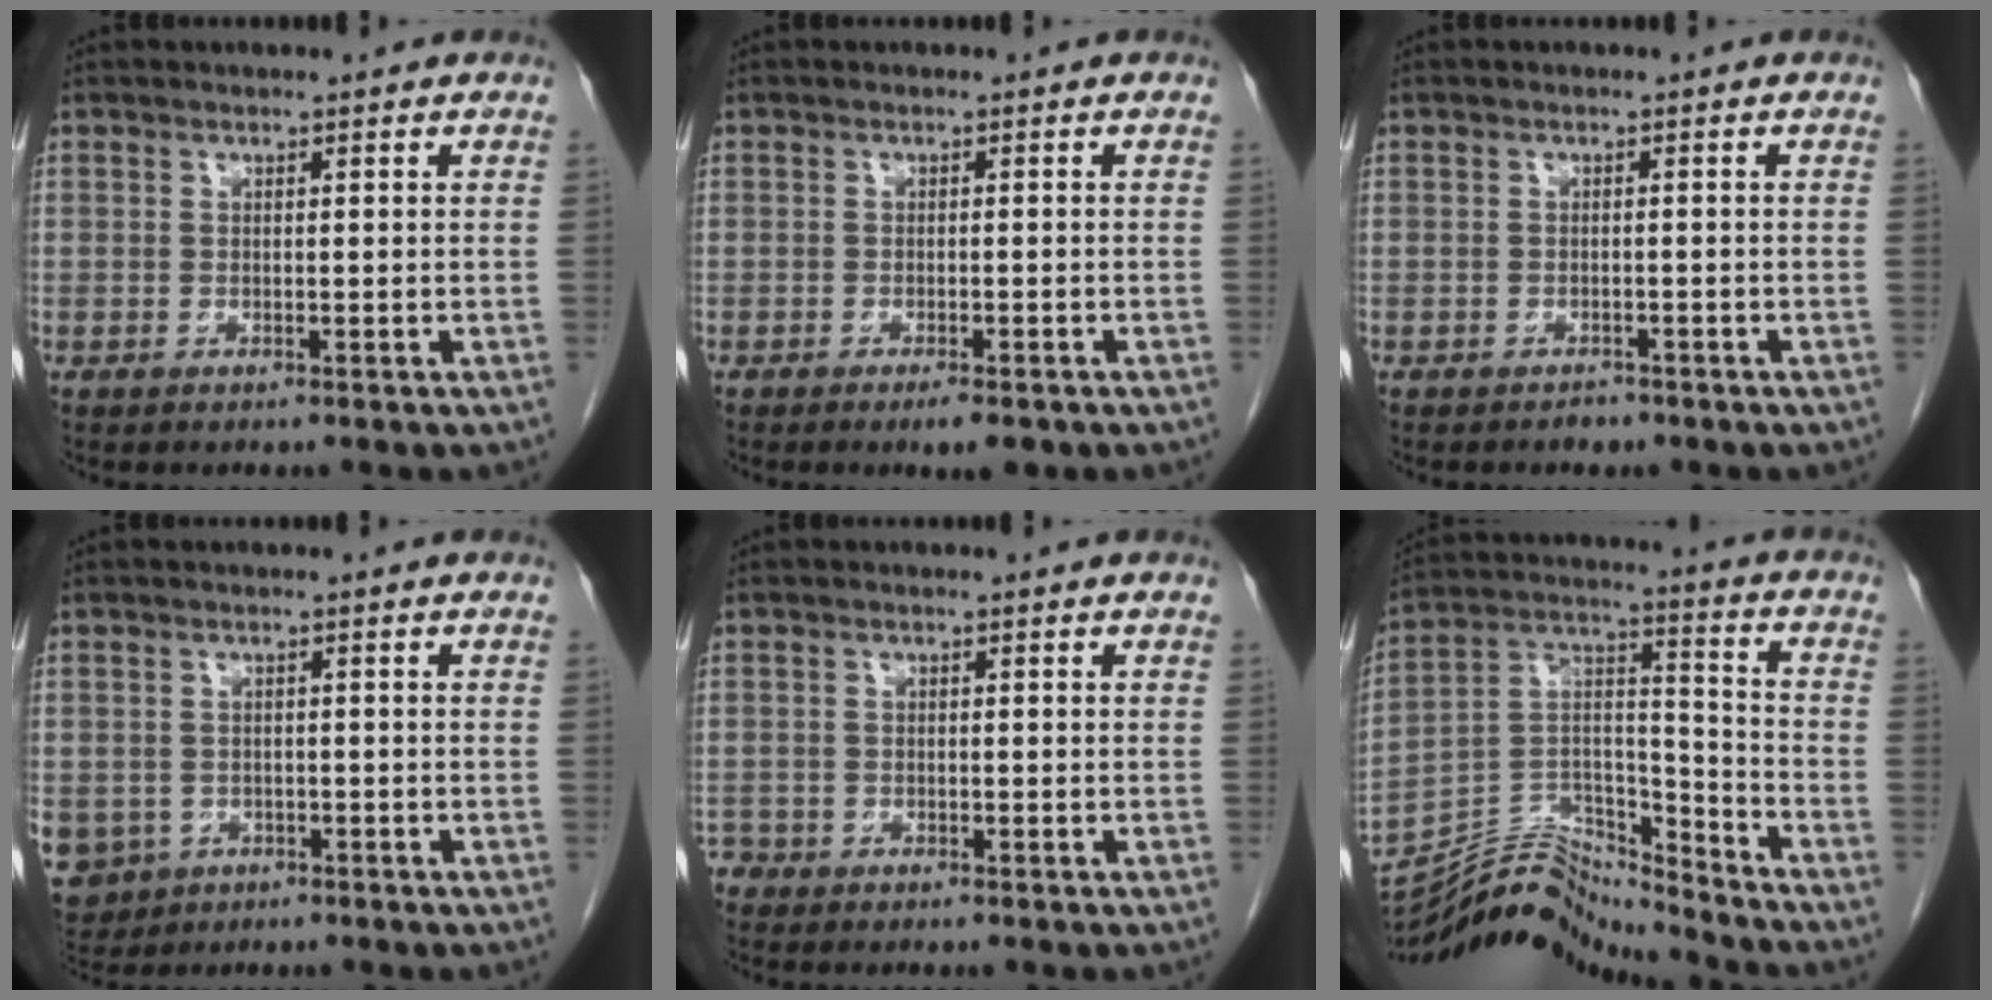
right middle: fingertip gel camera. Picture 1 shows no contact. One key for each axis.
{"total": 2.7, "fx": -1.8, "fy": 0.6, "fz": 2.0, "tx": -0.028, "ty": -0.005, "tz": -0.022}
{"total": 1.2, "fx": -1.0, "fy": 0.5, "fz": 0.3, "tx": -0.012, "ty": -0.002, "tz": -0.013}
{"total": 8.9, "fx": -3.7, "fy": 7.8, "fz": 2.3, "tx": -0.080, "ty": 0.002, "tz": -0.048}
{"total": 1.5, "fx": -1.3, "fy": 0.8, "fz": -0.1, "tx": -0.001, "ty": 0.001, "tz": -0.025}
{"total": 13.7, "fx": -13.6, "fy": 0.6, "fz": 1.9, "tx": -0.037, "ty": 0.040, "tz": -0.251}